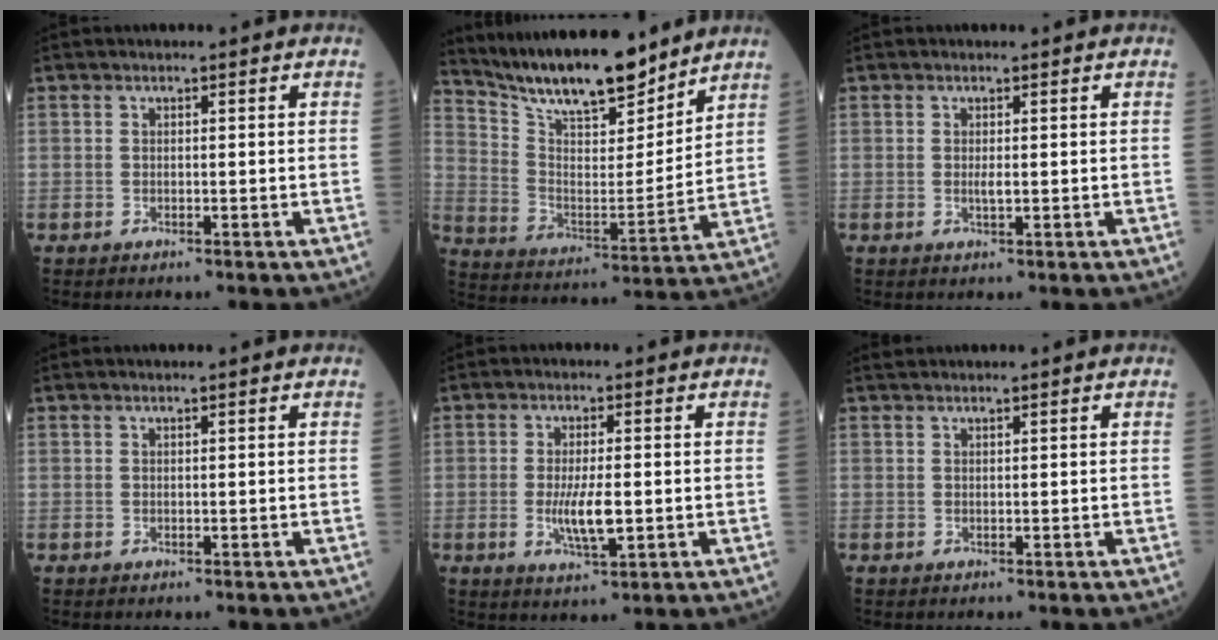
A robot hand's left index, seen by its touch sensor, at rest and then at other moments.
{"total": 16.4, "force": [14.4, 3.1, 7.4], "torque": [-0.132, -0.005, 0.255]}
{"total": 1.1, "force": [0.1, 0.2, 1.0], "torque": [-0.023, -0.002, 0.002]}
{"total": 0.5, "force": [0.4, -0.1, 0.3], "torque": [-0.008, 0.002, 0.009]}
{"total": 5.3, "force": [-0.7, 1.2, 5.1], "torque": [-0.105, -0.009, -0.010]}
{"total": 1.9, "force": [1.7, -0.1, 0.8], "torque": [-0.009, 0.025, 0.032]}